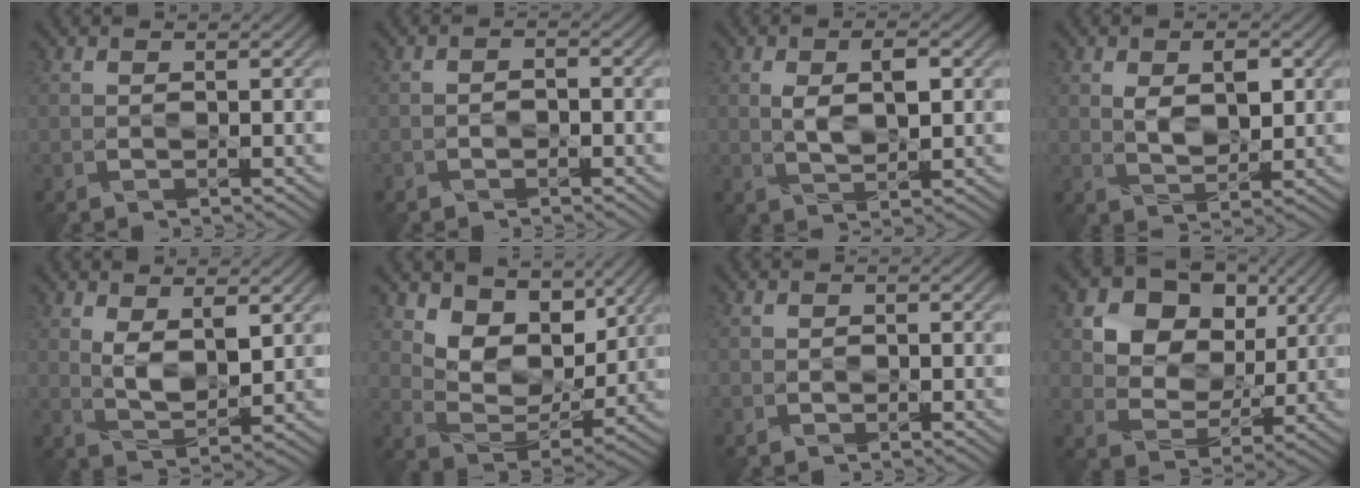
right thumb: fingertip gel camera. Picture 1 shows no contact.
{"total": 1.5, "force": [-0.9, 0.9, 0.7], "torque": [-0.013, 0.002, -0.019]}
{"total": 4.4, "force": [0.8, 2.2, 3.7], "torque": [-0.077, -0.003, 0.015]}
{"total": 4.5, "force": [1.0, 2.7, 3.5], "torque": [-0.066, -0.005, 0.021]}
{"total": 4.8, "force": [1.6, 2.3, 3.9], "torque": [-0.084, -0.008, 0.035]}
{"total": 8.3, "force": [5.0, 5.2, 4.1], "torque": [-0.089, -0.016, 0.084]}
{"total": 1.0, "force": [-0.4, 0.8, 0.3], "torque": [-0.003, -0.004, -0.008]}
{"total": 11.1, "force": [5.0, 8.3, 5.4], "torque": [-0.129, 0.001, 0.094]}